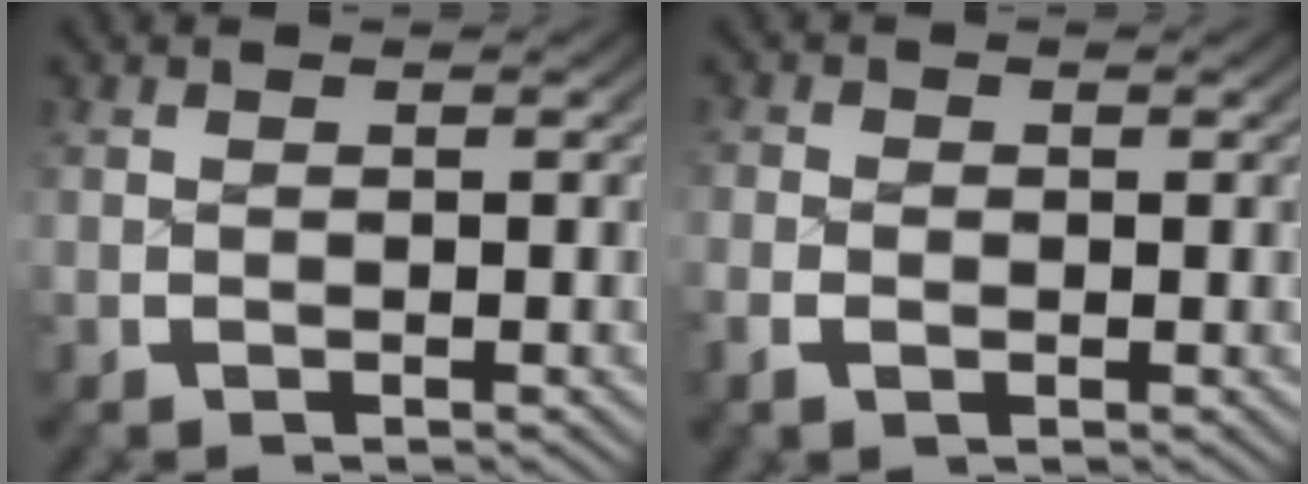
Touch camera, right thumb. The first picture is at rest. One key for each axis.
{"total": 1.5, "fx": -0.5, "fy": 1.2, "fz": 0.8, "tx": -0.013, "ty": -0.005, "tz": -0.011}